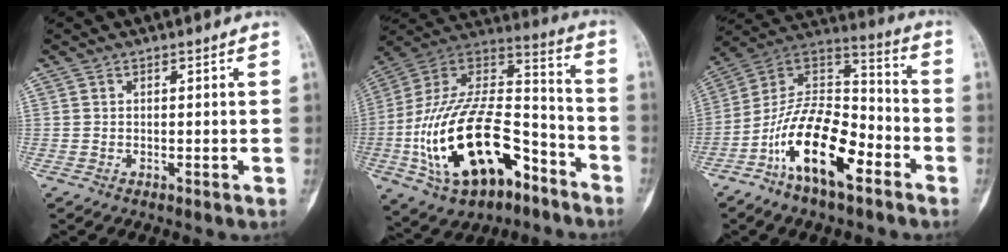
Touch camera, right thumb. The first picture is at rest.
{"total": 28.3, "force": [-11.5, 15.2, 20.9], "torque": [-0.410, 0.068, -0.186]}
{"total": 18.4, "force": [-9.0, 8.2, 13.8], "torque": [-0.228, 0.073, -0.169]}